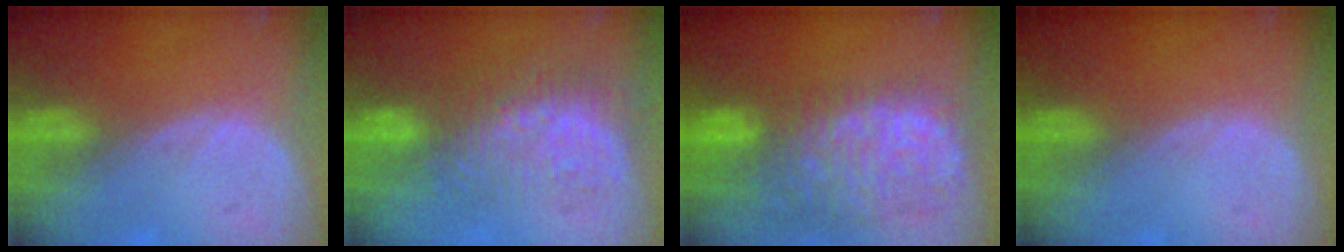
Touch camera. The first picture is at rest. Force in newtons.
{"total": 9.3, "press": 8.4, "slide": 3.9}
{"total": 13.3, "press": 11.0, "slide": 7.5}
{"total": 0.0}